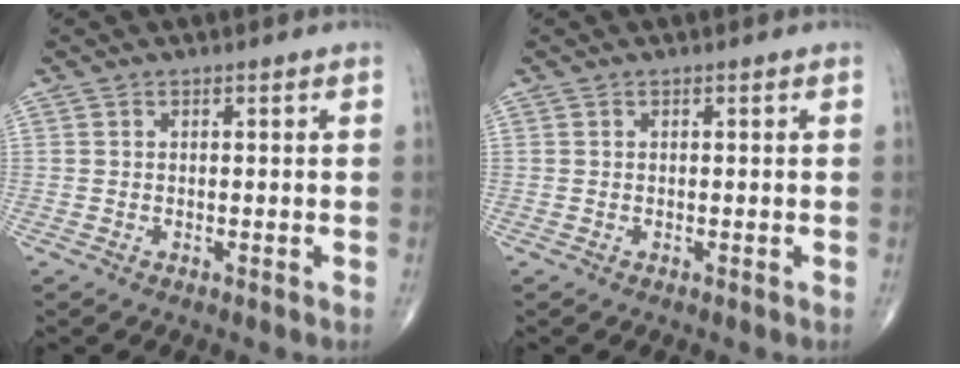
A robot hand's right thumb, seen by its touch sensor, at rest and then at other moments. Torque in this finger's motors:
{"motor_torque": [0.00, 0.00, -0.23, 0.23, 0.00]}